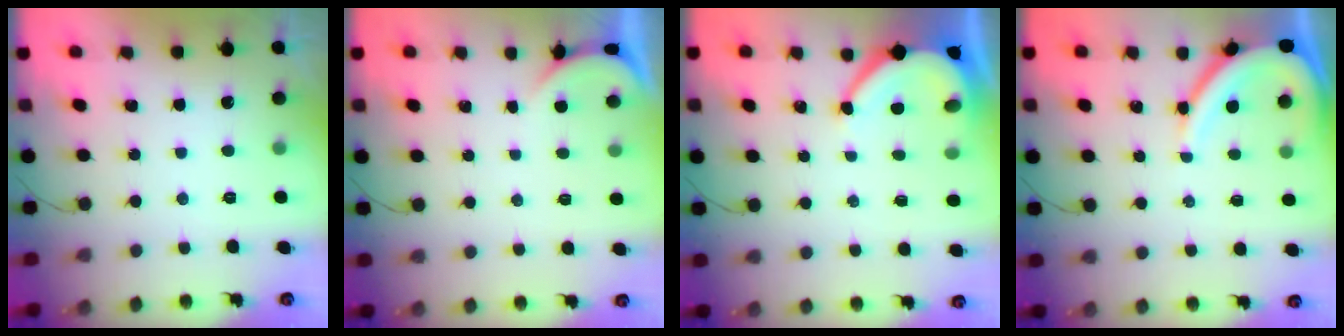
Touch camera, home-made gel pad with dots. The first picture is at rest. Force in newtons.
{"total": 0.8, "press": 0.7, "slide": 0.2}
{"total": 6.6, "press": 6.6, "slide": 0.6}
{"total": 8.9, "press": 8.8, "slide": 0.8}